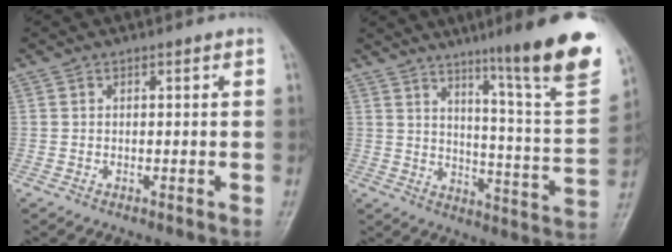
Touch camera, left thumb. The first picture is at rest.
{"total": 19.3, "force": [12.2, 1.4, 14.9], "torque": [-0.173, -0.077, 0.177]}